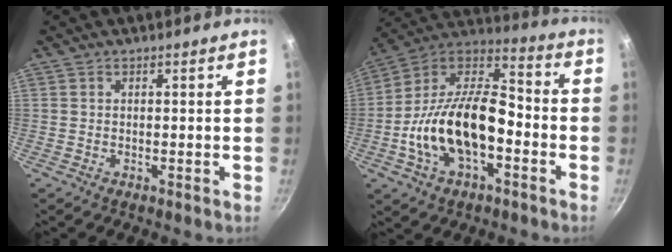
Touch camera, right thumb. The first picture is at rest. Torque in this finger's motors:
{"motor_torque": [2.16, 2.85, 1.58, -1.19, 0.41]}